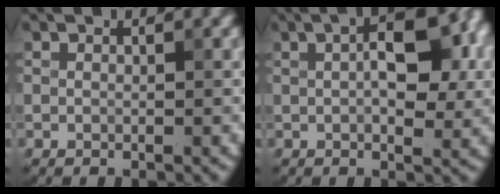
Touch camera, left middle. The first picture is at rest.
{"total": 6.9, "force": [1.4, 3.2, 5.9], "torque": [-0.085, 0.013, 0.022]}